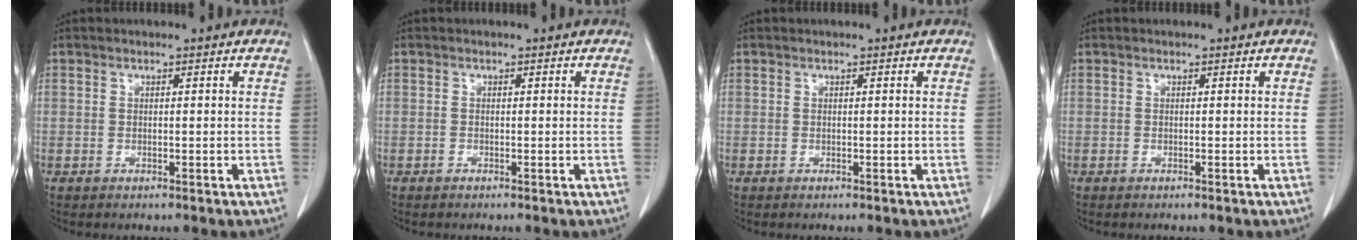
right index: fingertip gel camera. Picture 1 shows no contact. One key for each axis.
{"total": 0.0}
{"total": 0.0}
{"total": 0.0}